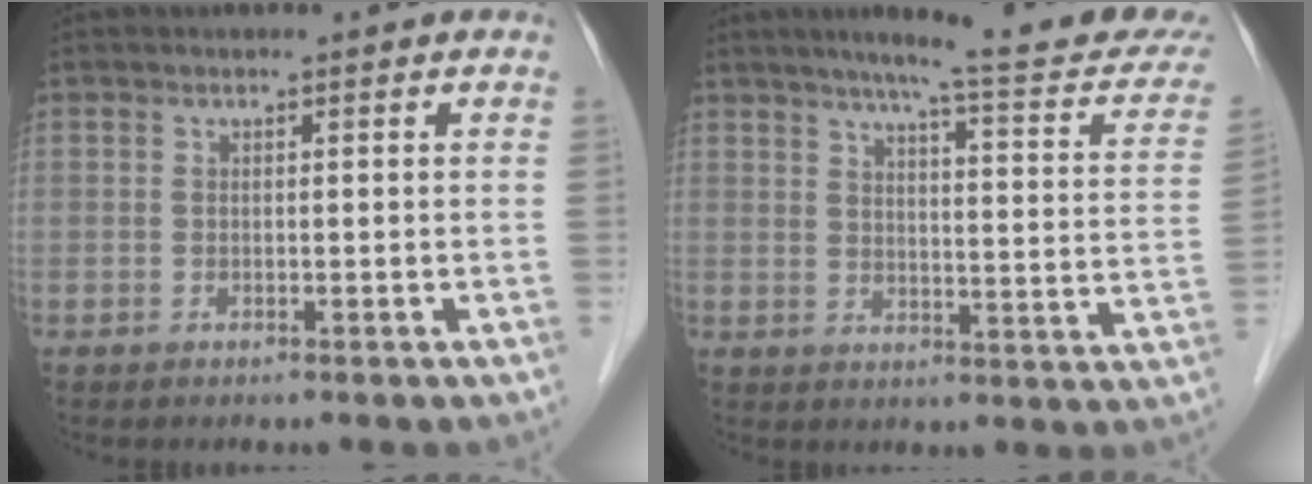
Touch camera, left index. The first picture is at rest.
{"total": 19.0, "force": [15.9, 1.5, 10.4], "torque": [-0.123, -0.020, 0.186]}